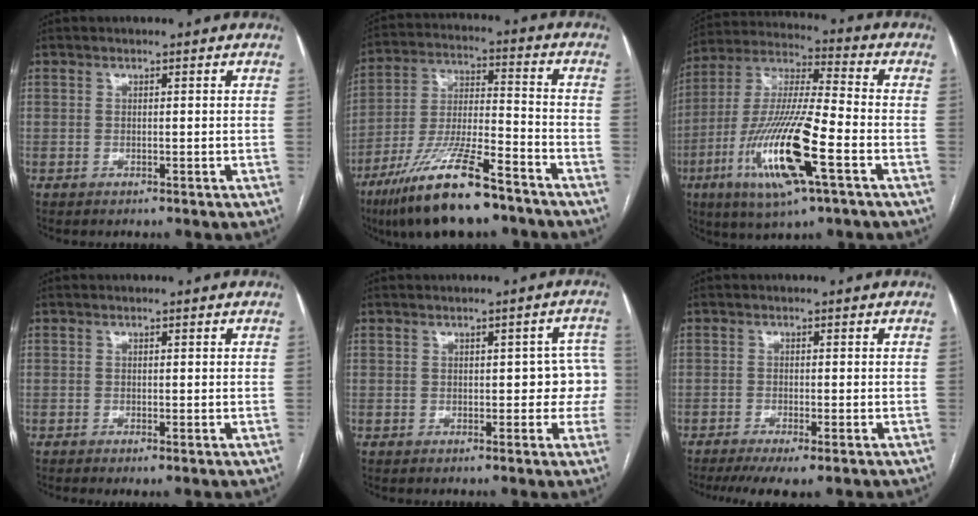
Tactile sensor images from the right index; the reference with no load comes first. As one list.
[{"total": 17.1, "force": [-11.9, 2.9, 11.9], "torque": [-0.239, -0.025, -0.215]}, {"total": 18.8, "force": [-6.8, 2.1, 17.4], "torque": [-0.364, -0.023, -0.124]}, {"total": 1.0, "force": [-0.5, 0.1, 0.9], "torque": [-0.015, -0.002, -0.007]}, {"total": 5.1, "force": [-0.1, 2.7, 4.2], "torque": [-0.029, 0.034, 0.000]}, {"total": 6.7, "force": [-4.8, 0.9, 4.6], "torque": [-0.069, -0.015, -0.075]}]